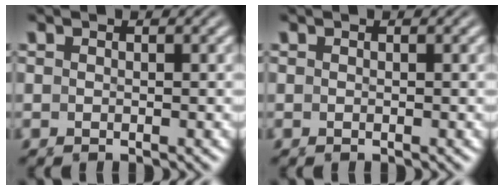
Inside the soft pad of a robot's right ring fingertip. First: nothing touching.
{"total": 0.0}